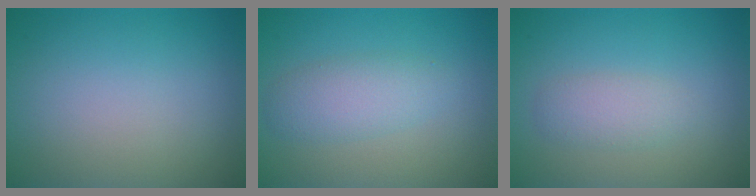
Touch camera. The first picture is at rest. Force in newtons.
{"total": 2.9, "press": 2.9, "slide": 0.1}
{"total": 2.1, "press": 2.1, "slide": 0.0}